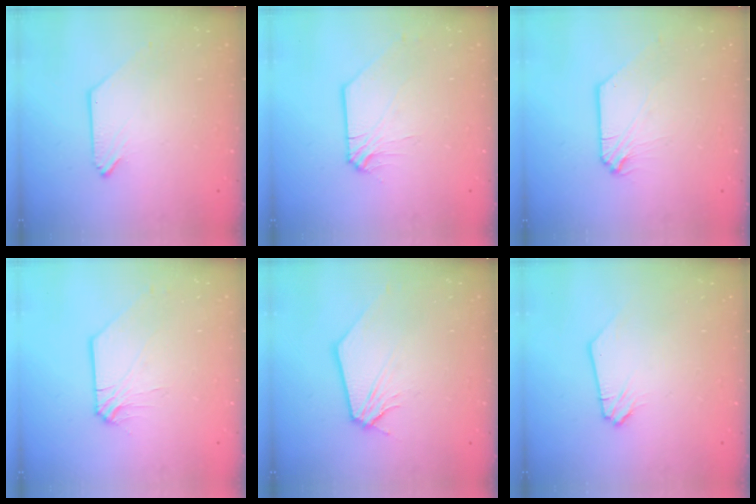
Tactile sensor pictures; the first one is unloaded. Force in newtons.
{"total": 1.0, "press": 0.9, "slide": 0.2}
{"total": 0.0}
{"total": 1.0, "press": 0.9, "slide": 0.2}
{"total": 0.7, "press": 0.7, "slide": 0.2}
{"total": 0.0}